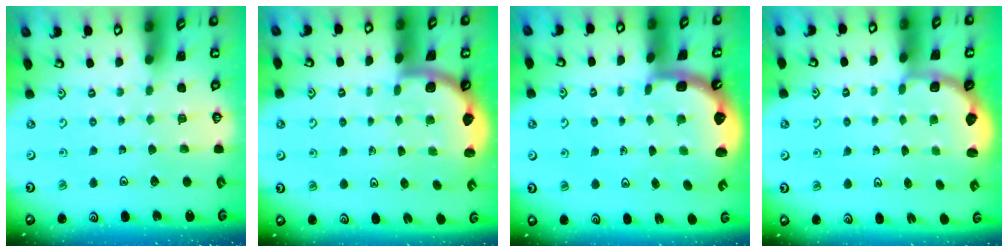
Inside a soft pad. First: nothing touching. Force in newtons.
{"total": 1.6, "press": 1.6, "slide": 0.1}
{"total": 2.6, "press": 1.3, "slide": 2.2}
{"total": 3.0, "press": 2.3, "slide": 2.0}